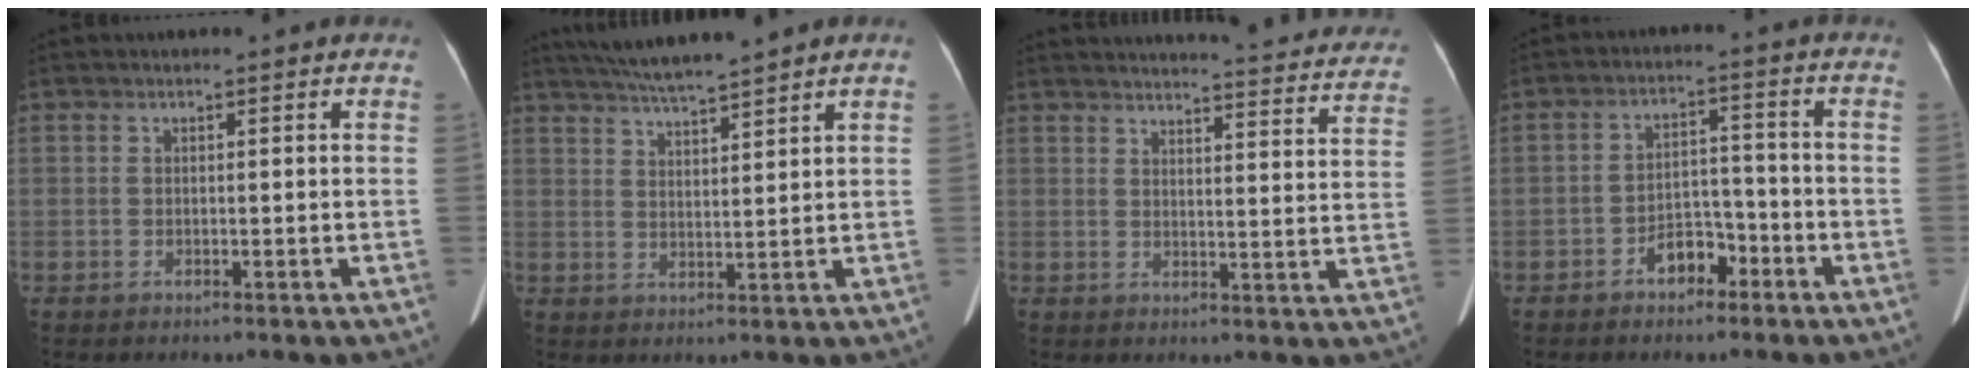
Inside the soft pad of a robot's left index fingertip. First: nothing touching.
{"total": 7.8, "force": [7.0, -0.9, 3.3], "torque": [-0.060, 0.015, 0.122]}
{"total": 26.7, "force": [25.4, 3.2, 7.5], "torque": [-0.103, -0.071, 0.285]}
{"total": 4.8, "force": [-3.0, 2.7, 2.6], "torque": [-0.044, 0.018, -0.049]}